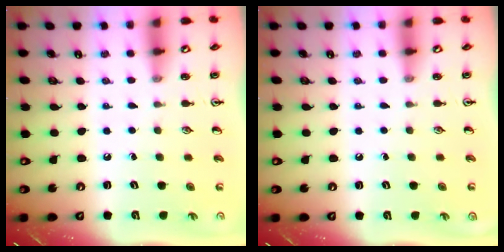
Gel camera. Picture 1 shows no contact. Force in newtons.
{"total": 0.0}